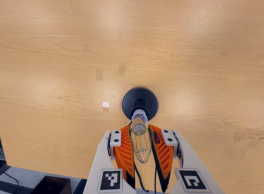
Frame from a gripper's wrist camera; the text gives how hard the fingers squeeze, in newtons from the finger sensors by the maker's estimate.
{"total": 20.5, "left": 22.7, "right": 18.2}